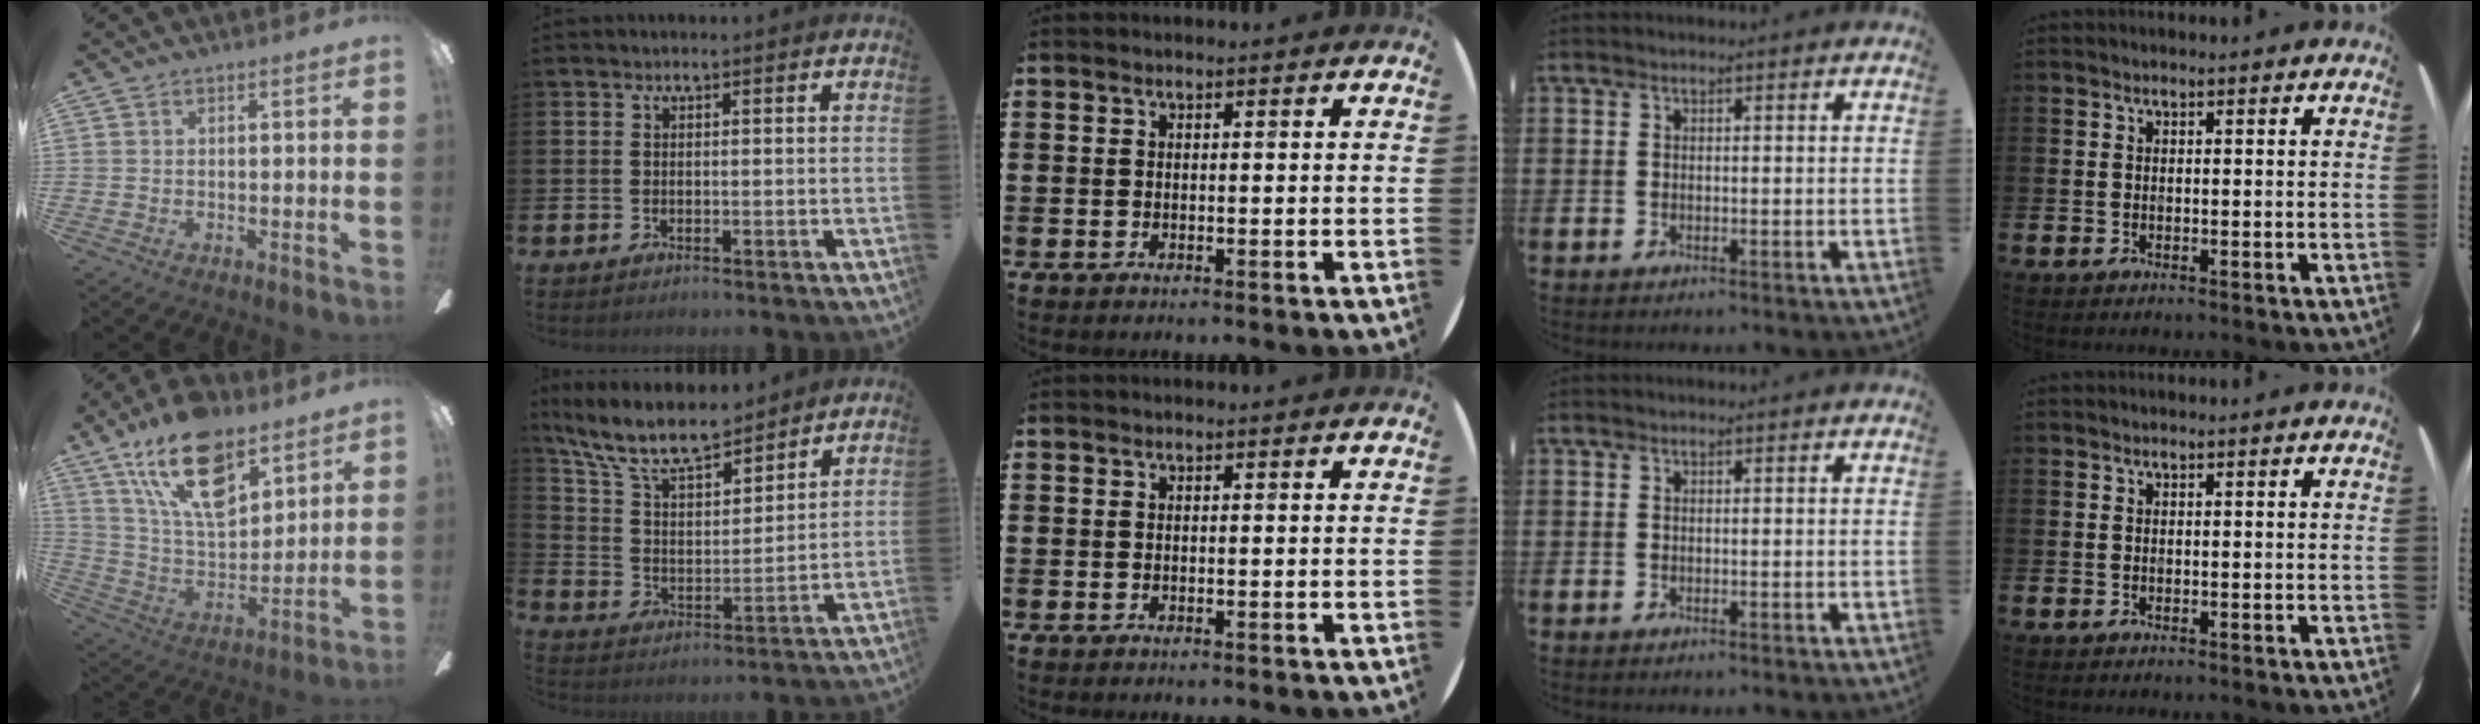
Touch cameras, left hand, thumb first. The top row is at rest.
{"thumb": {"total": 21.3, "force": [12.7, 10.8, 13.3], "torque": [-0.238, -0.057, 0.225]}, "index": {"total": 10.4, "force": [9.1, 2.7, 4.3], "torque": [-0.126, -0.045, 0.165]}}